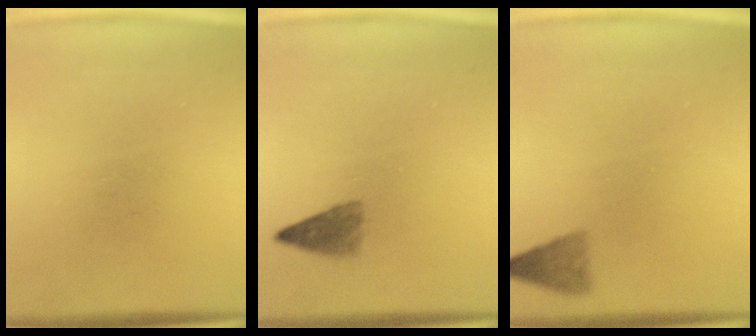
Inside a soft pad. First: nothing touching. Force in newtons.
{"total": 2.4}
{"total": 2.5}